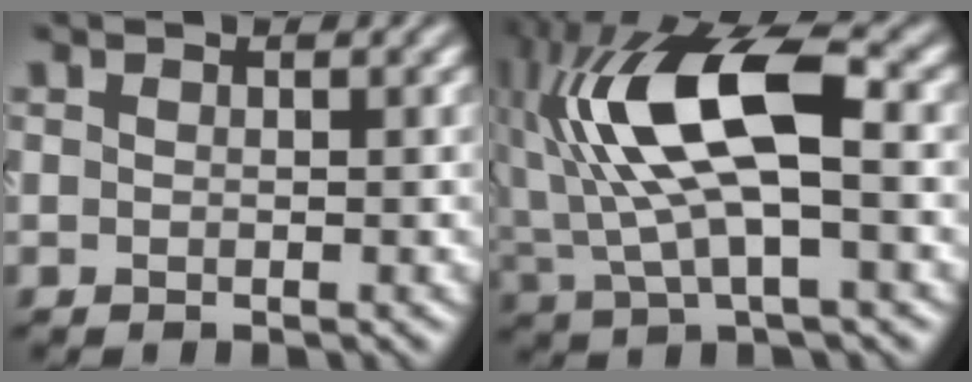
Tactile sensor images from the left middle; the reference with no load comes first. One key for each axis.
{"total": 11.8, "fx": 2.3, "fy": 4.7, "fz": 10.6, "tx": -0.211, "ty": 0.020, "tz": 0.038}